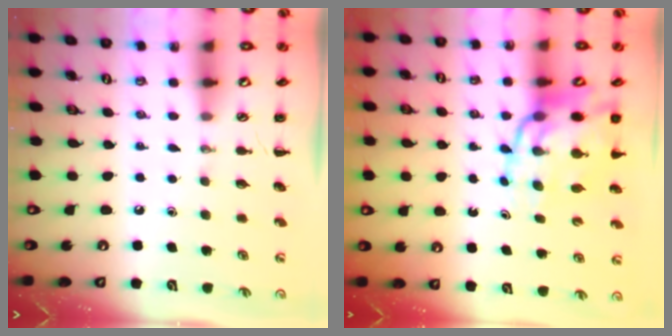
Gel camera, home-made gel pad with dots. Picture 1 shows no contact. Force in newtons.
{"total": 15.5, "press": 14.9, "slide": 4.3}